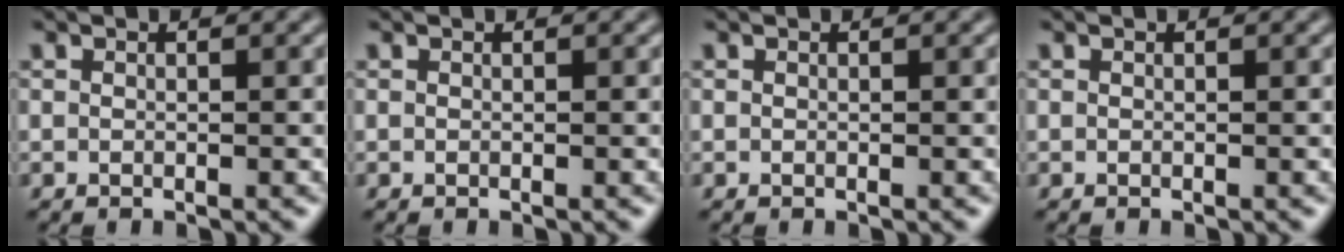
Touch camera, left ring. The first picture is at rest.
{"total": 0.0}
{"total": 0.0}
{"total": 0.0}